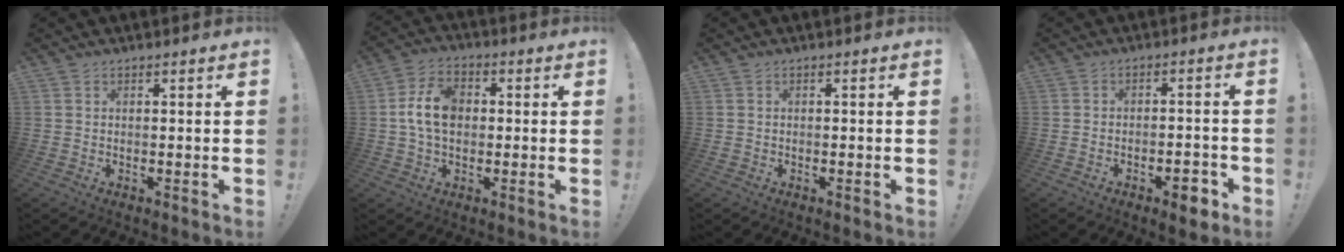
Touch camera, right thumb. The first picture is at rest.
{"total": 10.8, "force": [0.4, 7.5, 7.8], "torque": [-0.144, 0.013, 0.010]}
{"total": 0.9, "force": [-0.7, 0.3, 0.4], "torque": [-0.010, 0.003, -0.012]}
{"total": 5.7, "force": [-3.5, 2.4, 3.8], "torque": [-0.047, 0.019, -0.056]}